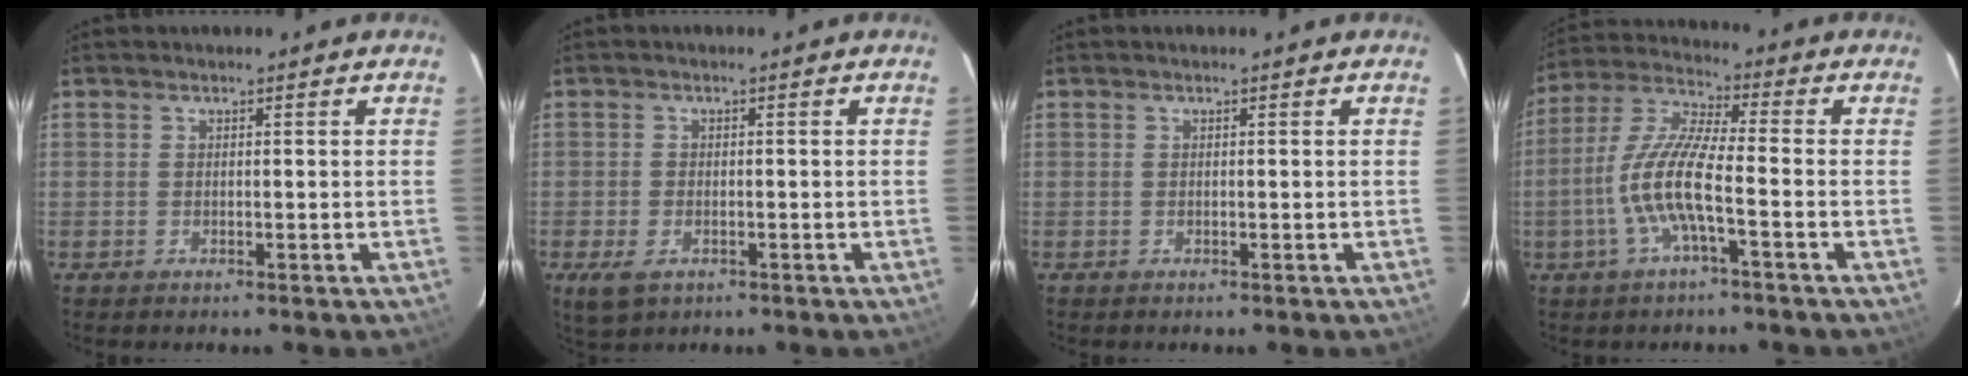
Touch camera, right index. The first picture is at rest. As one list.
[{"total": 4.4, "force": [-2.1, 2.7, 2.7], "torque": [-0.062, -0.011, -0.036]}, {"total": 0.0}, {"total": 10.8, "force": [-3.3, 1.6, 10.2], "torque": [-0.220, 0.004, -0.067]}]